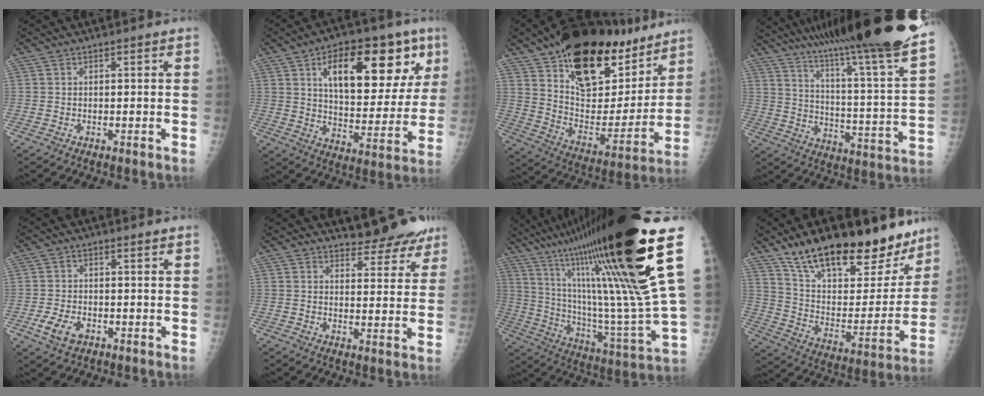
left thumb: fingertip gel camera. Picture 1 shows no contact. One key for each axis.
{"total": 22.3, "fx": 9.1, "fy": 10.3, "fz": 17.5, "tx": -0.213, "ty": -0.016, "tz": 0.139}
{"total": 28.8, "fx": 18.4, "fy": 13.5, "fz": 17.6, "tx": -0.233, "ty": -0.063, "tz": 0.296}
{"total": 32.2, "fx": 26.0, "fy": 1.3, "fz": 19.0, "tx": -0.289, "ty": -0.137, "tz": 0.366}
{"total": 4.8, "fx": -2.1, "fy": 3.1, "fz": 3.0, "tx": -0.052, "ty": 0.002, "tz": -0.037}
{"total": 8.6, "fx": 7.9, "fy": 3.0, "fz": 1.8, "tx": 0.010, "ty": -0.056, "tz": 0.091}
{"total": 35.8, "fx": 19.8, "fy": 4.3, "fz": 29.6, "tx": -0.475, "ty": -0.058, "tz": 0.337}
{"total": 28.1, "fx": 20.7, "fy": 11.5, "fz": 15.1, "tx": -0.183, "ty": -0.076, "tz": 0.327}